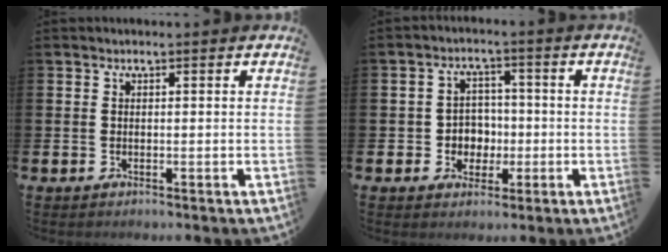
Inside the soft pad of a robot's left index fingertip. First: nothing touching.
{"total": 3.9, "force": [-0.4, 3.7, 0.8], "torque": [-0.022, 0.002, -0.017]}